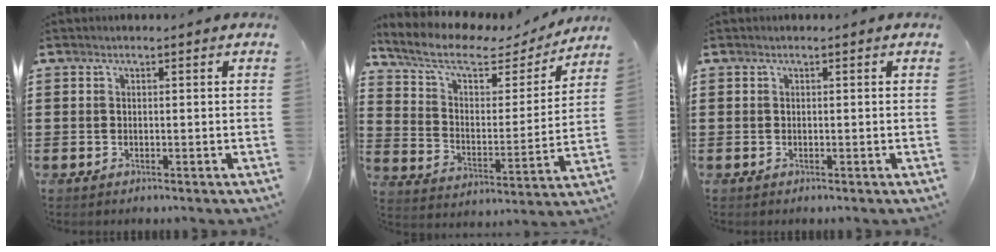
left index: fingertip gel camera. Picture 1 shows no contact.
{"total": 8.2, "force": [6.1, 3.0, 4.5], "torque": [-0.113, -0.031, 0.103]}
{"total": 0.0}